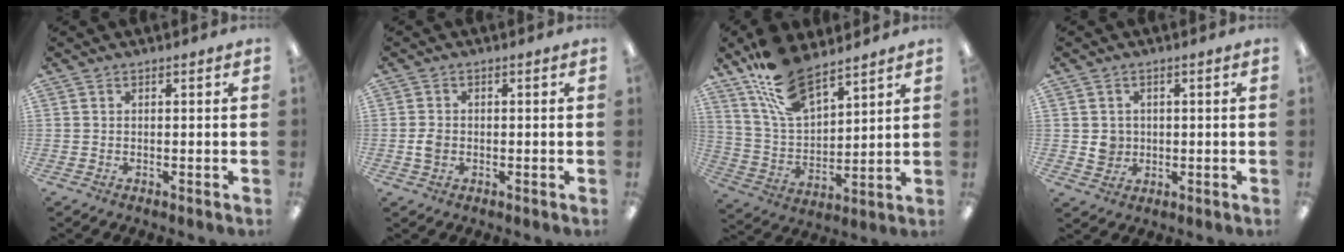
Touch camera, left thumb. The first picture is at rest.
{"total": 2.5, "force": [-0.3, 1.9, 1.5], "torque": [-0.028, 0.004, -0.006]}
{"total": 15.5, "force": [11.6, 6.5, 8.0], "torque": [-0.174, -0.053, 0.216]}
{"total": 3.7, "force": [0.5, 3.5, 0.8], "torque": [-0.005, 0.000, 0.007]}